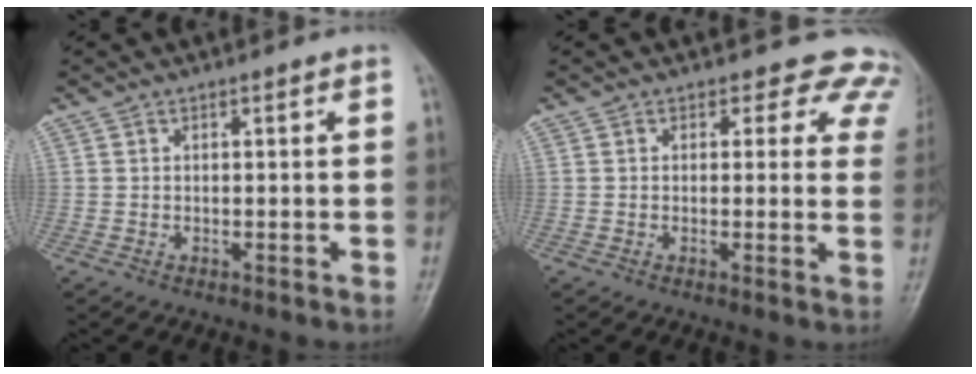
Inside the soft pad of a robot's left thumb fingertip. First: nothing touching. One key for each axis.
{"total": 7.8, "fx": 6.4, "fy": 4.2, "fz": 1.0, "tx": 0.044, "ty": -0.022, "tz": 0.038}